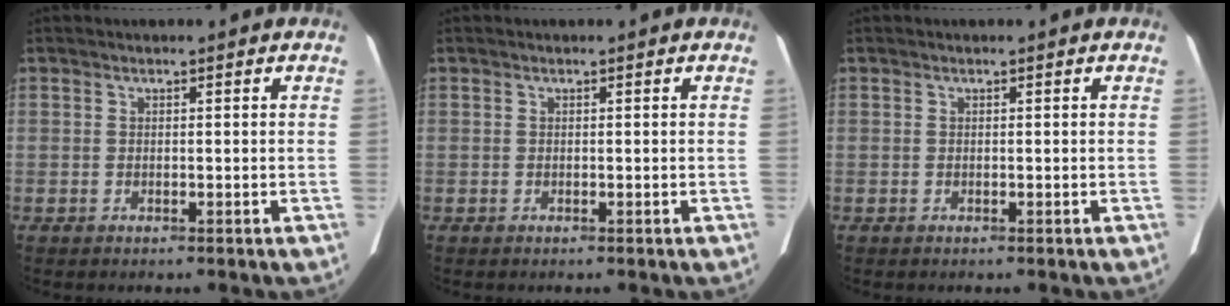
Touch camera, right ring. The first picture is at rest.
{"total": 0.0}
{"total": 0.0}